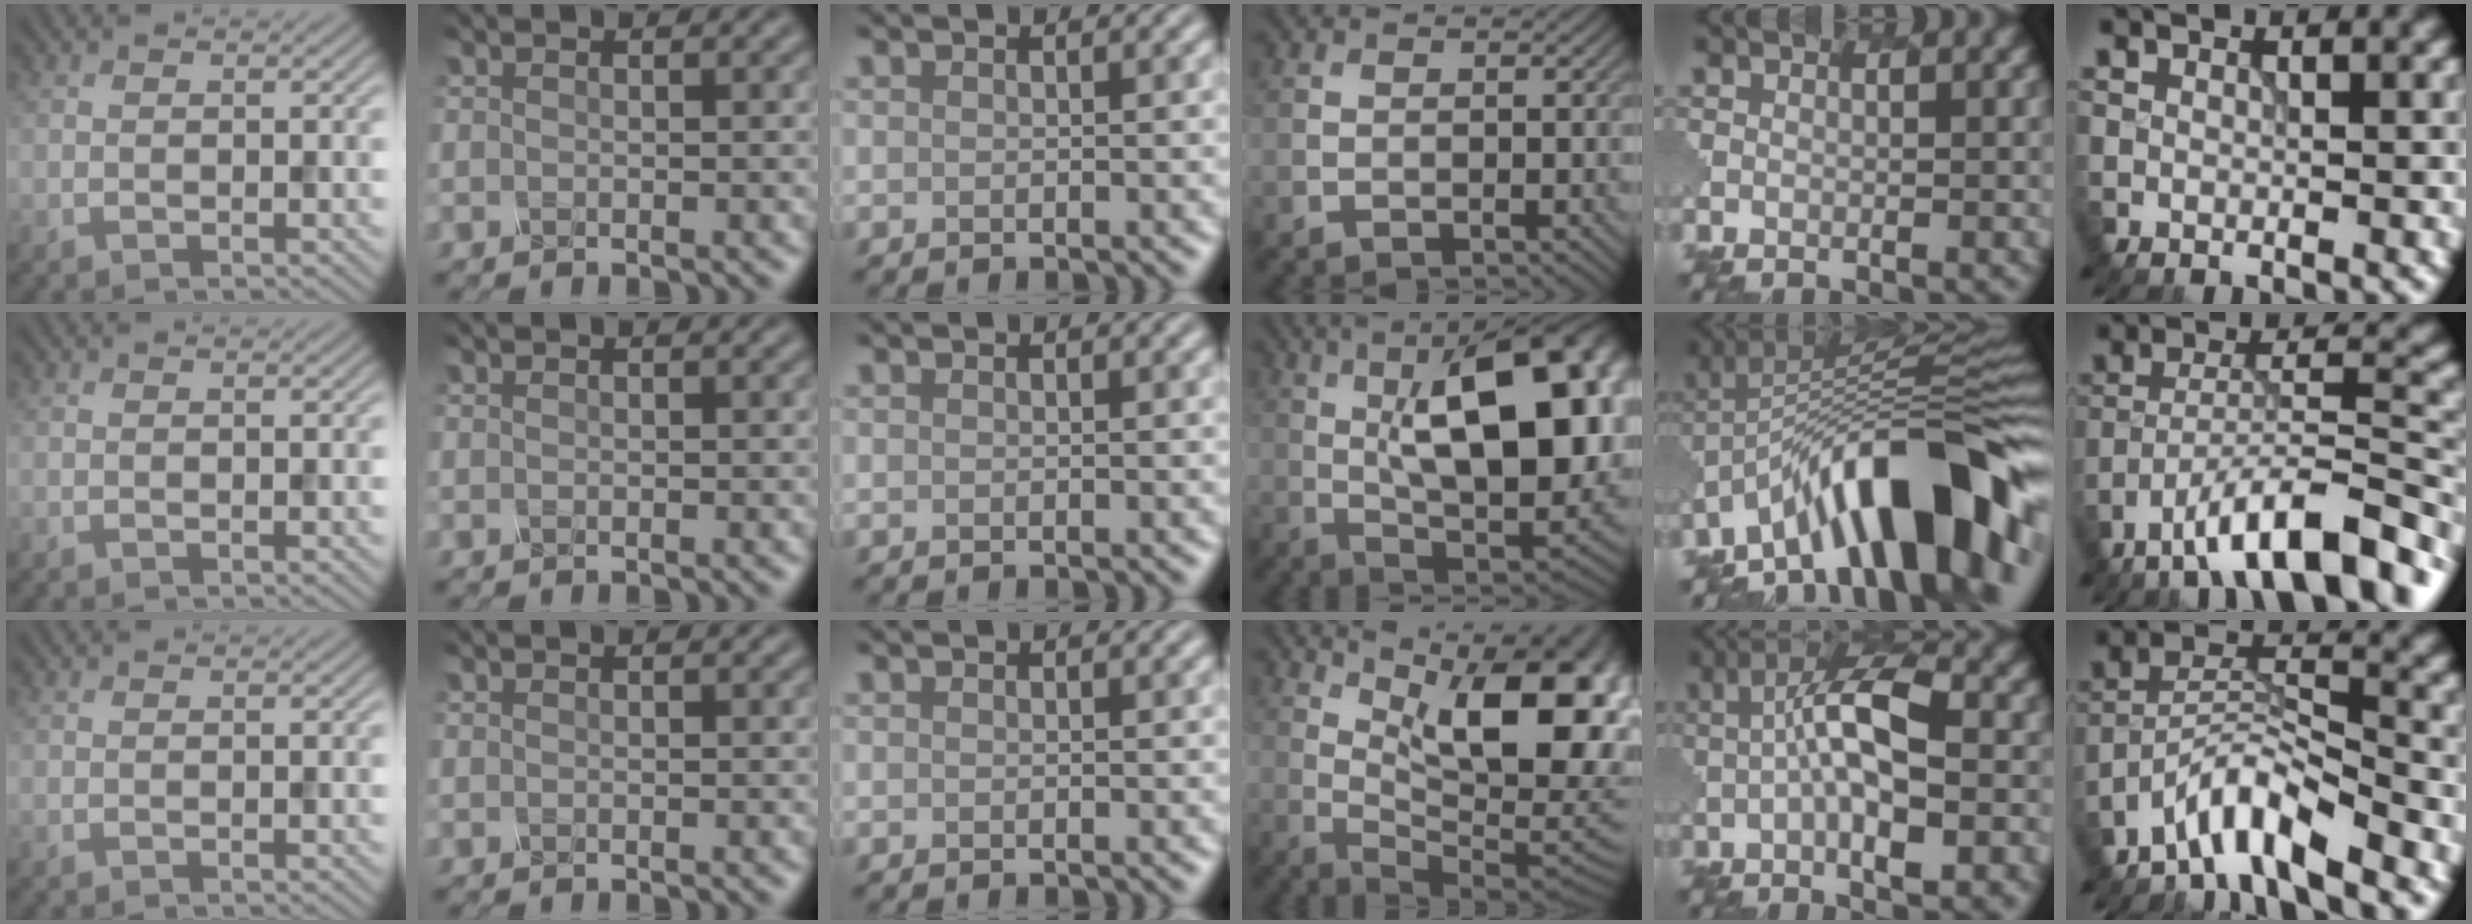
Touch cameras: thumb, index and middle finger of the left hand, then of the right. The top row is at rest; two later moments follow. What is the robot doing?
{"motion": "shake", "object": "salt shaker"}